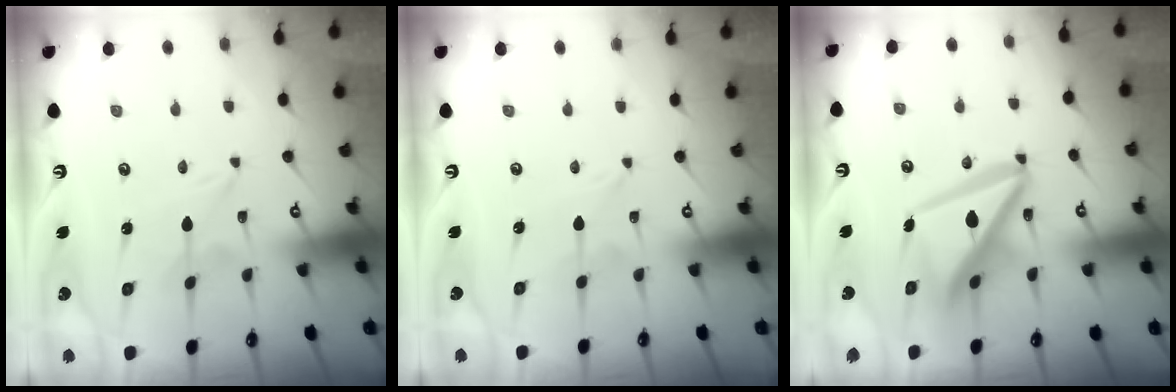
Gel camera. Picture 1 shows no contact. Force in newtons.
{"total": 0.0}
{"total": 14.7, "press": 14.6, "slide": 1.7}